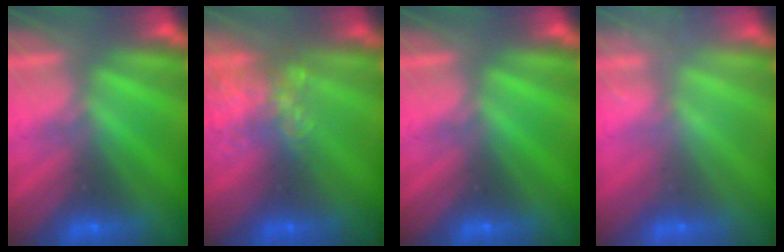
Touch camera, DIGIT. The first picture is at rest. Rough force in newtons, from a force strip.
{"total": 7.1}
{"total": 0.0}
{"total": 2.5}